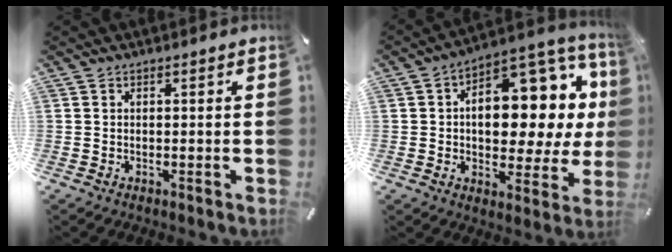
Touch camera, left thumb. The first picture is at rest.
{"total": 16.1, "force": [3.4, 9.9, 12.2], "torque": [-0.157, -0.039, 0.056]}